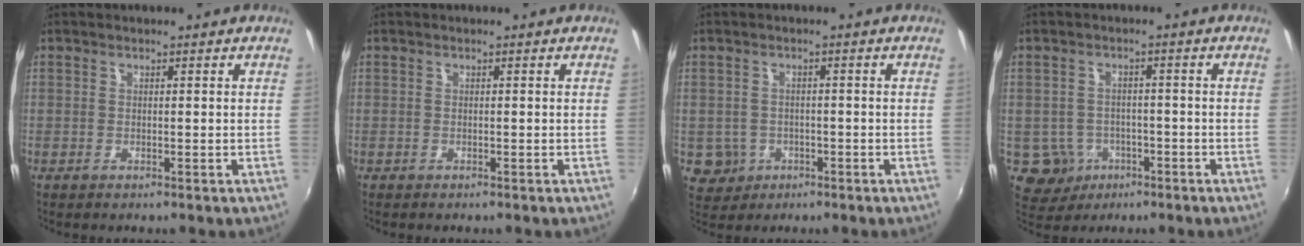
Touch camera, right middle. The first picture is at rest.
{"total": 0.0}
{"total": 4.7, "force": [-1.4, 4.4, 1.0], "torque": [-0.032, 0.003, -0.013]}
{"total": 6.6, "force": [-2.7, 5.9, 1.6], "torque": [-0.051, 0.005, -0.029]}